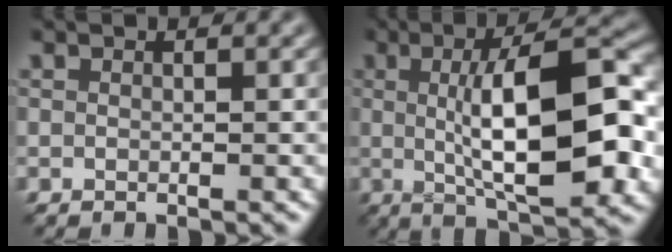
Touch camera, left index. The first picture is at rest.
{"total": 11.8, "force": [0.2, 3.5, 11.3], "torque": [-0.161, 0.008, 0.000]}